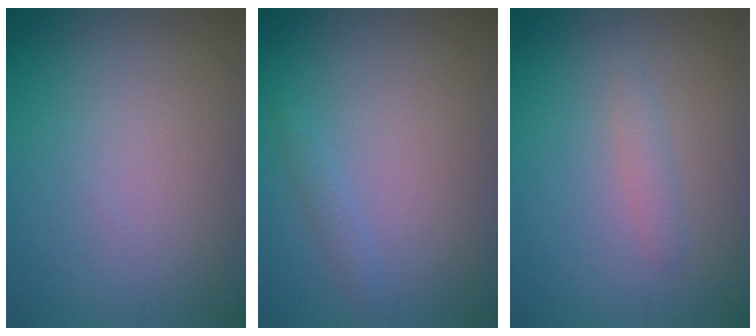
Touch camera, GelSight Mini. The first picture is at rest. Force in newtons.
{"total": 1.0, "press": 1.0, "slide": 0.1}
{"total": 1.1, "press": 1.1, "slide": 0.0}